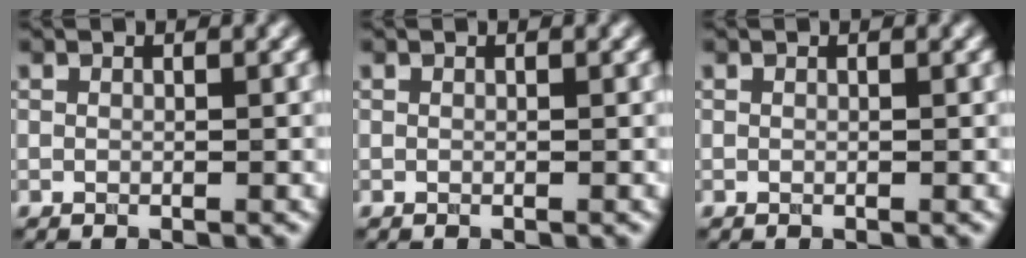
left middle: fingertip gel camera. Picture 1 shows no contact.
{"total": 0.0}
{"total": 0.0}